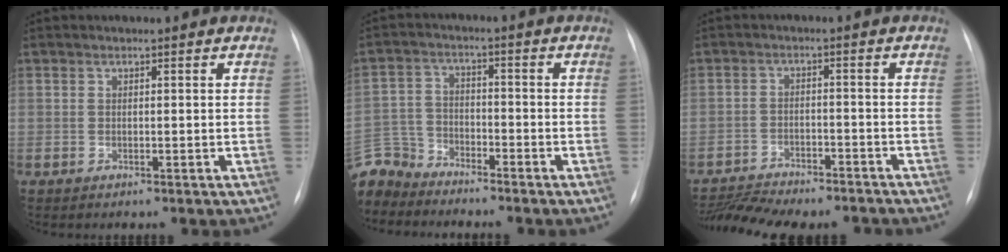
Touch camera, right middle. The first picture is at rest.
{"total": 8.7, "force": [-8.2, 2.8, 0.3], "torque": [-0.015, 0.007, -0.164]}
{"total": 12.0, "force": [-11.2, 2.2, 3.5], "torque": [-0.060, 0.014, -0.158]}